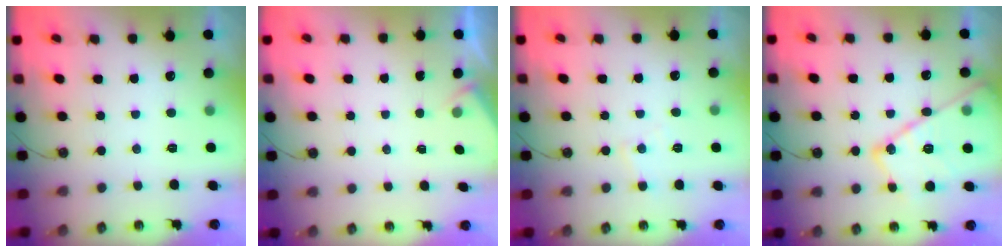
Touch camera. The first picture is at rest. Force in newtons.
{"total": 2.2, "press": 2.2, "slide": 0.4}
{"total": 5.7, "press": 5.7, "slide": 0.8}
{"total": 17.9, "press": 17.9, "slide": 1.0}